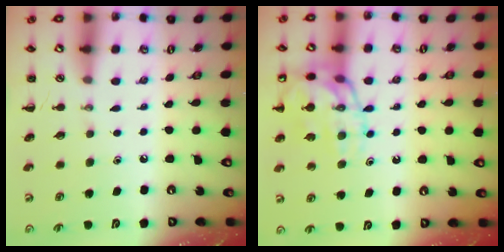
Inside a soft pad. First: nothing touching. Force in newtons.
{"total": 16.1, "press": 16.0, "slide": 1.9}